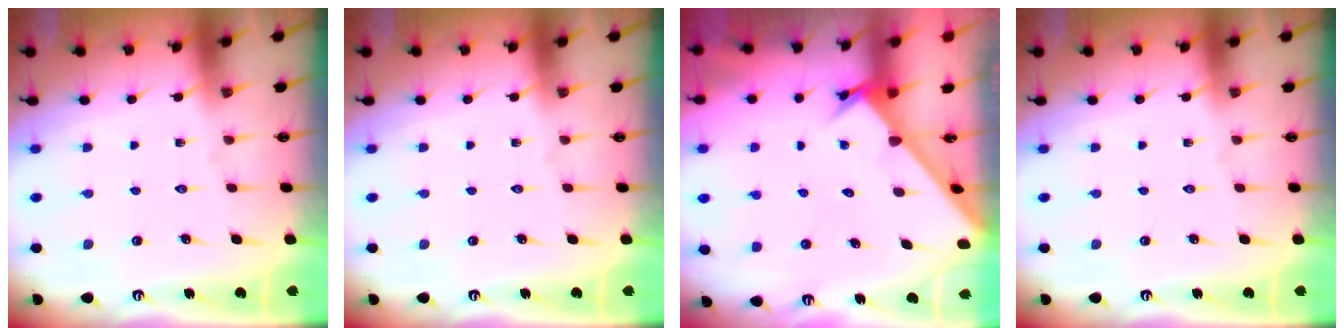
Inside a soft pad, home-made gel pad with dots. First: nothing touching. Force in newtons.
{"total": 0.0}
{"total": 2.5, "press": 2.5, "slide": 0.1}
{"total": 0.0}